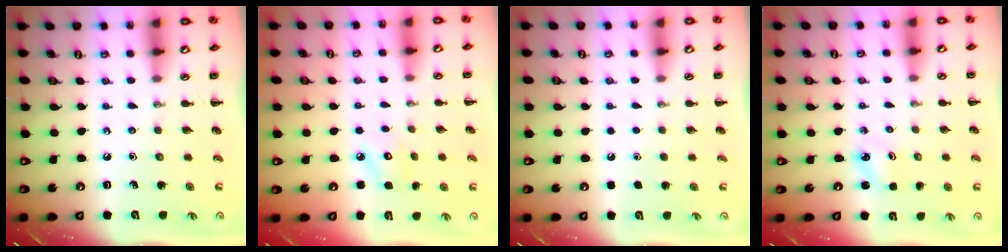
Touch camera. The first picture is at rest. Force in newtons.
{"total": 4.0, "press": 3.9, "slide": 0.8}
{"total": 1.7, "press": 1.7, "slide": 0.1}
{"total": 1.9, "press": 1.8, "slide": 0.5}